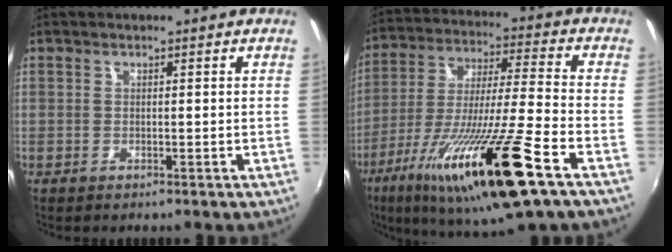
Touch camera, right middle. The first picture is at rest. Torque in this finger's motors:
{"motor_torque": [1.88, -0.26, 1.05, 0.21]}